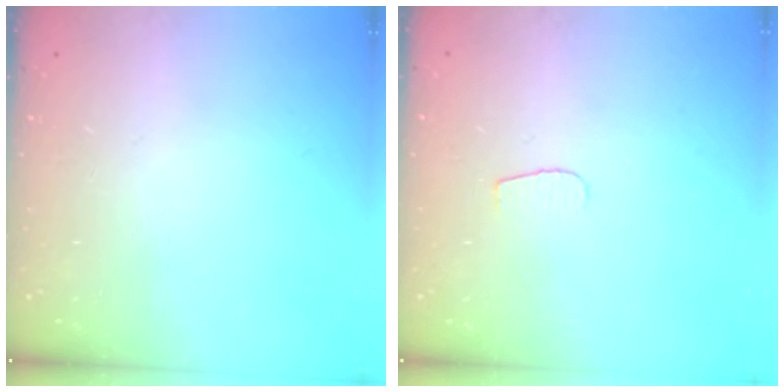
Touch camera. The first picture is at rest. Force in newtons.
{"total": 4.0, "press": 4.0, "slide": 0.4}